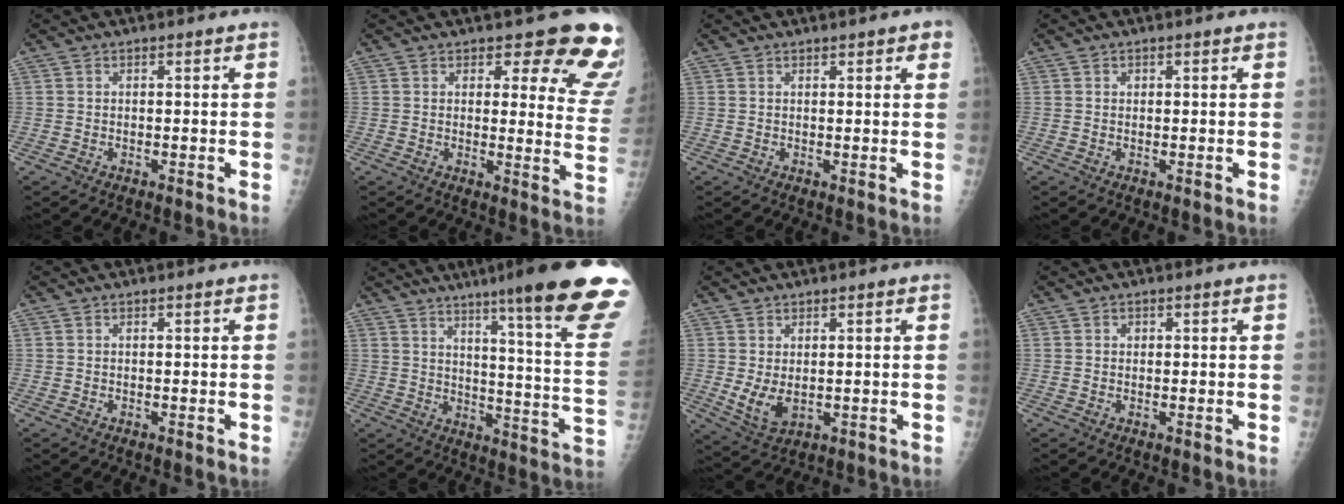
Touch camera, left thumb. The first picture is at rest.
{"total": 13.7, "force": [10.6, 5.0, 7.2], "torque": [-0.021, -0.073, 0.097]}
{"total": 2.9, "force": [1.7, 0.9, 2.2], "torque": [-0.017, -0.003, 0.018]}
{"total": 0.5, "force": [0.2, 0.5, 0.2], "torque": [0.003, 0.000, 0.004]}
{"total": 0.0}
{"total": 25.8, "force": [18.1, 1.0, 18.4], "torque": [-0.218, -0.105, 0.239]}
{"total": 5.1, "force": [0.1, 3.1, 4.1], "torque": [-0.073, -0.011, 0.018]}
{"total": 0.7, "force": [0.2, 0.7, 0.2], "torque": [0.002, 0.001, 0.003]}